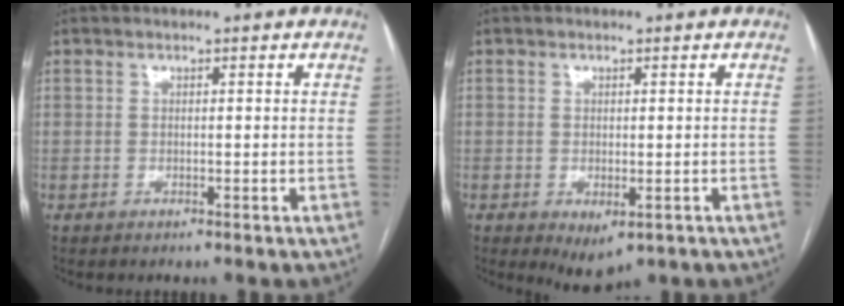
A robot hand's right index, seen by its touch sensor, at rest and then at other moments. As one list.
[{"total": 3.7, "force": [-1.5, 1.8, 2.8], "torque": [-0.037, -0.007, -0.007]}]